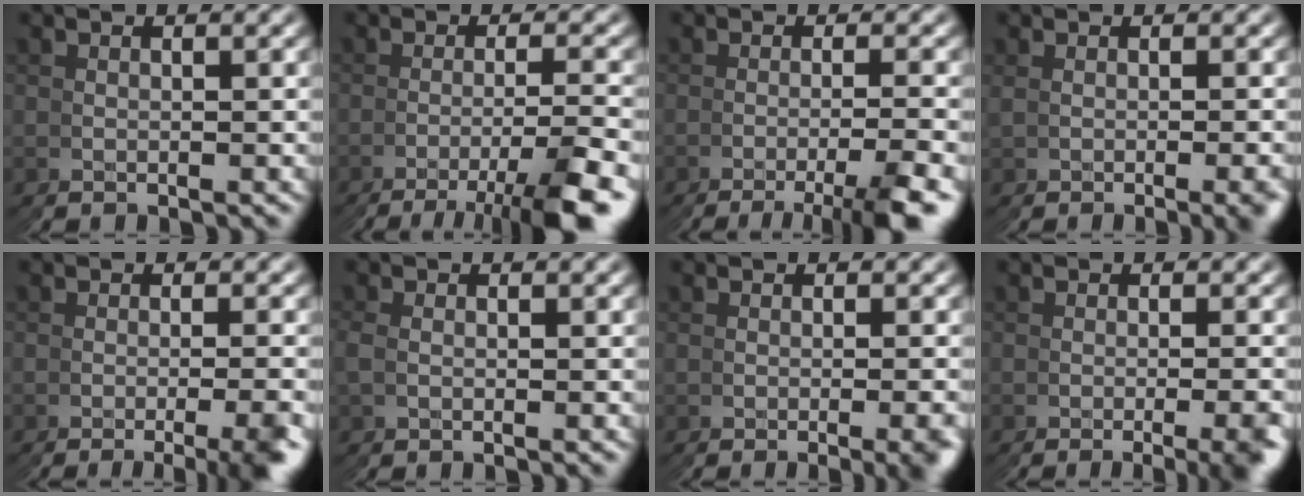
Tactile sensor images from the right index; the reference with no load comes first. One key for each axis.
{"total": 6.6, "fx": -4.5, "fy": -1.6, "fz": 4.6, "tx": -0.061, "ty": 0.009, "tz": -0.077}
{"total": 4.7, "fx": -3.1, "fy": -1.9, "fz": 2.9, "tx": -0.032, "ty": 0.014, "tz": -0.058}
{"total": 1.5, "fx": 0.2, "fy": -1.3, "fz": 0.9, "tx": -0.007, "ty": 0.012, "tz": 0.001}
{"total": 3.1, "fx": -1.6, "fy": -1.5, "fz": 2.1, "tx": -0.024, "ty": 0.014, "tz": -0.035}
{"total": 0.7, "fx": -0.1, "fy": -0.6, "fz": -0.4, "tx": -0.006, "ty": -0.001, "tz": -0.002}
{"total": 1.7, "fx": -0.4, "fy": -1.3, "fz": 1.1, "tx": -0.012, "ty": 0.009, "tz": -0.010}
{"total": 2.5, "fx": -1.1, "fy": -1.4, "fz": 1.7, "tx": -0.019, "ty": 0.015, "tz": -0.025}